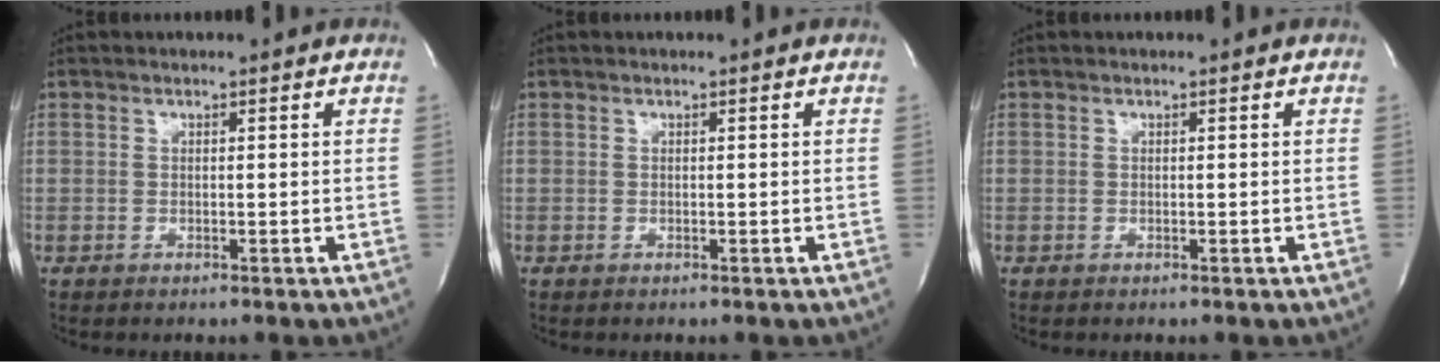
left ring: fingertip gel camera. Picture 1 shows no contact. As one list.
[{"total": 0.0}, {"total": 0.0}]